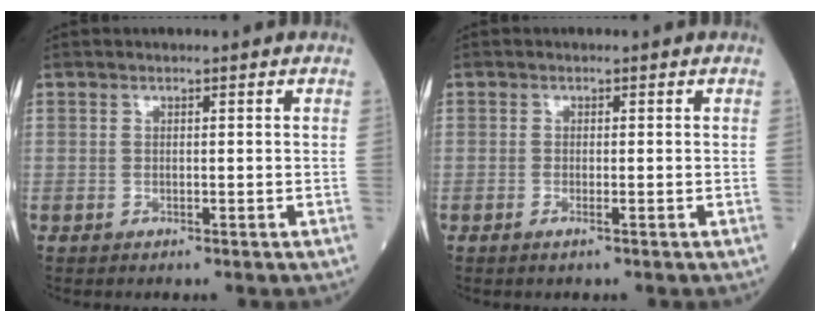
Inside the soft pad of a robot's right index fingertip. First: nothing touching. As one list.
[{"total": 0.7, "force": [-0.4, 0.1, 0.6], "torque": [-0.012, -0.001, -0.008]}]